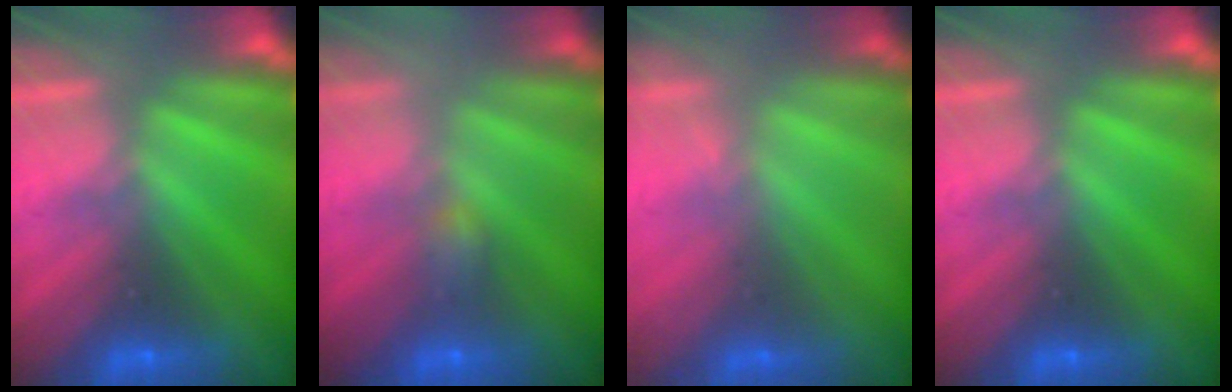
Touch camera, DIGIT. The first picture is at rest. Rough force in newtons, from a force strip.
{"total": 2.2}
{"total": 1.6}
{"total": 0.0}